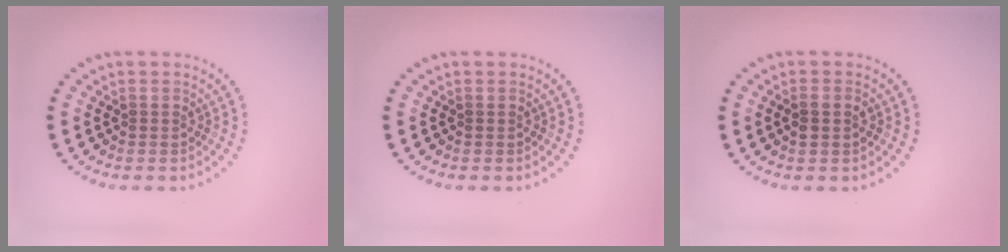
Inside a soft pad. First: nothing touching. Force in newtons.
{"total": 0.0}
{"total": 1.4, "press": 1.4, "slide": 0.4}